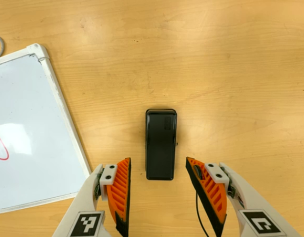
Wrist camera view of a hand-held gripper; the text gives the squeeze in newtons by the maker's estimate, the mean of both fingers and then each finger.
{"total": 0.0}